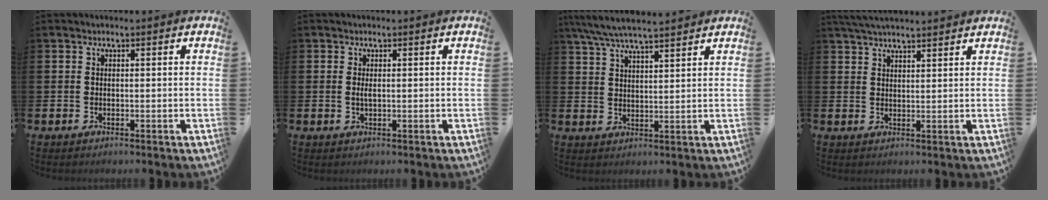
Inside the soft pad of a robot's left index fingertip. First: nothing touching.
{"total": 1.0, "force": [0.2, 0.3, 1.0], "torque": [-0.015, 0.000, 0.001]}
{"total": 6.3, "force": [5.9, 0.6, 2.4], "torque": [-0.061, -0.021, 0.106]}
{"total": 3.7, "force": [3.6, 0.3, 1.0], "torque": [-0.025, -0.011, 0.066]}